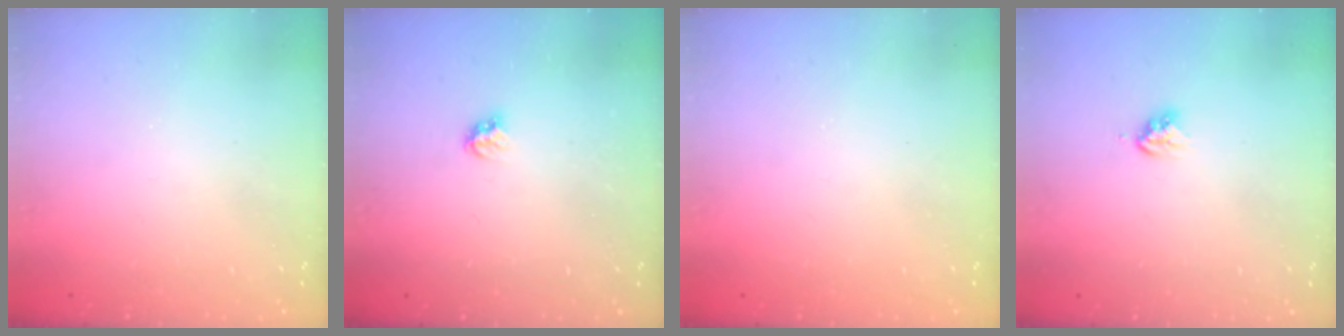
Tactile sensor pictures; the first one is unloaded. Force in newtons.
{"total": 2.7, "press": 2.6, "slide": 0.4}
{"total": 0.0}
{"total": 3.6, "press": 3.6, "slide": 0.3}